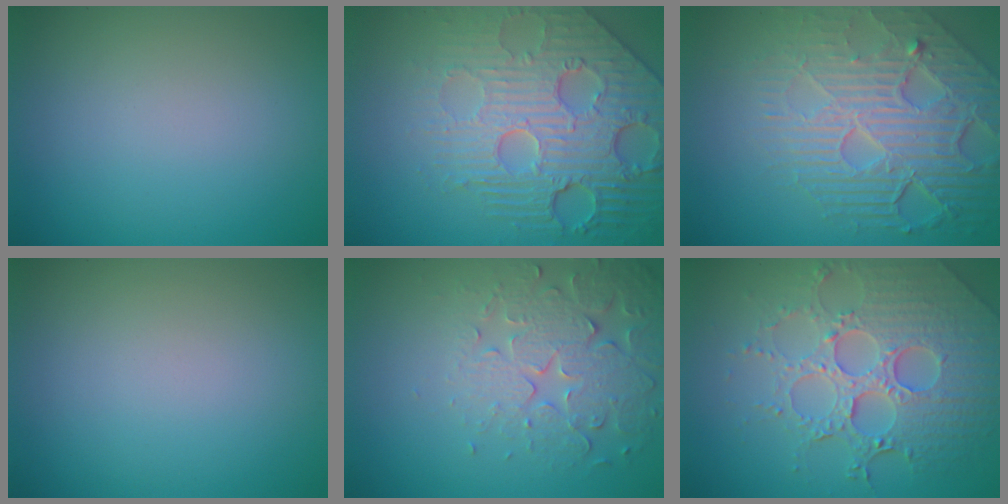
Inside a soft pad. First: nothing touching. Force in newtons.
{"total": 8.1, "press": 6.1, "slide": 5.4}
{"total": 8.7, "press": 5.9, "slide": 6.4}
{"total": 0.0}
{"total": 5.0, "press": 4.1, "slide": 2.9}
{"total": 8.0, "press": 5.9, "slide": 5.5}